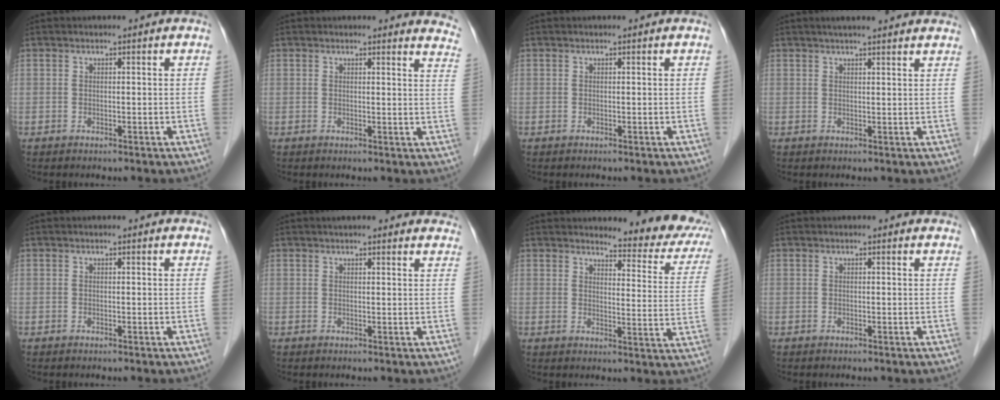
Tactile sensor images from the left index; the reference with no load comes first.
{"total": 7.5, "force": [7.4, 0.8, 0.6], "torque": [0.025, -0.046, 0.040]}
{"total": 0.0}
{"total": 9.5, "force": [8.2, 0.9, 4.7], "torque": [-0.059, 0.027, 0.093]}
{"total": 1.4, "force": [1.3, 0.2, 0.4], "torque": [-0.014, 0.007, 0.010]}
{"total": 11.4, "force": [10.3, 2.2, 4.3], "torque": [-0.037, 0.021, 0.109]}
{"total": 12.9, "force": [11.7, 2.4, 4.8], "torque": [-0.033, -0.047, 0.112]}
{"total": 2.1, "force": [2.0, 0.5, 0.4], "torque": [-0.013, 0.000, 0.011]}